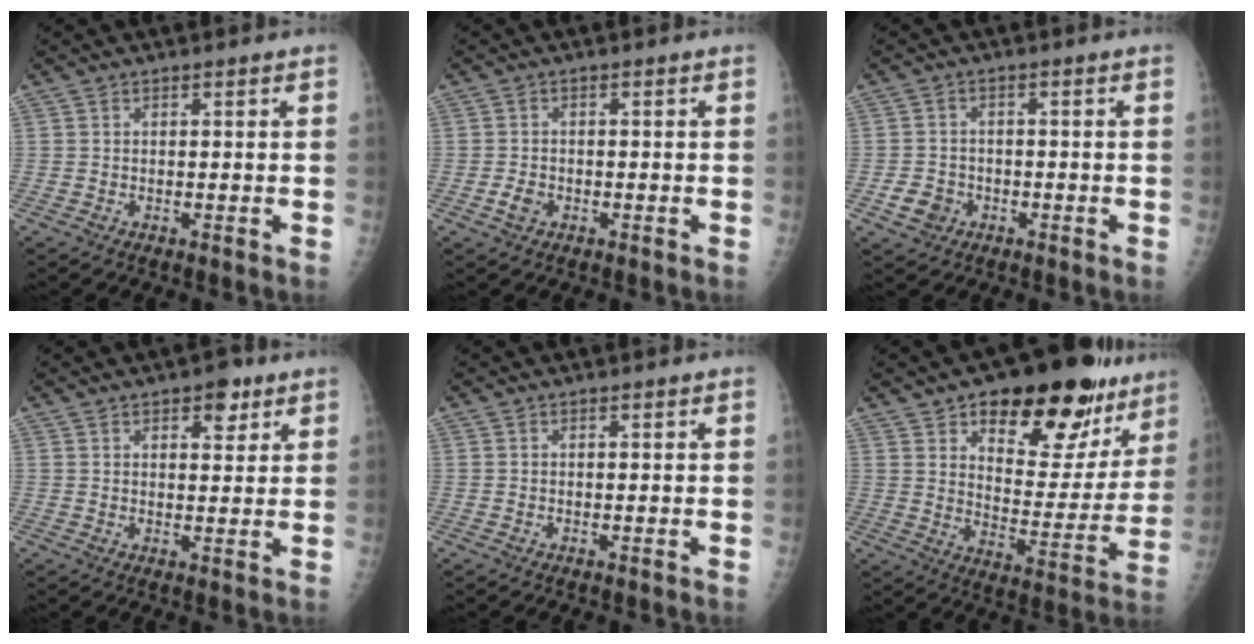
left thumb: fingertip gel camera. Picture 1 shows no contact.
{"total": 2.4, "force": [-1.0, 1.8, 1.3], "torque": [-0.019, 0.005, -0.017]}
{"total": 4.3, "force": [-1.7, 3.6, 1.5], "torque": [-0.012, 0.011, -0.026]}
{"total": 5.0, "force": [2.8, 2.5, 3.2], "torque": [-0.025, -0.012, 0.035]}
{"total": 0.0}
{"total": 23.3, "force": [14.4, 11.3, 14.5], "torque": [-0.138, -0.060, 0.209]}